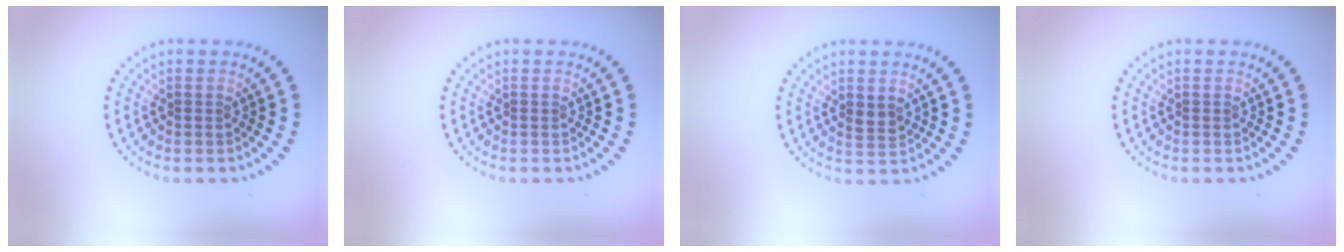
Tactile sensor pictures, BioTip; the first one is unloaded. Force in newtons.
{"total": 0.0}
{"total": 1.3, "press": 1.3, "slide": 0.2}
{"total": 0.0}